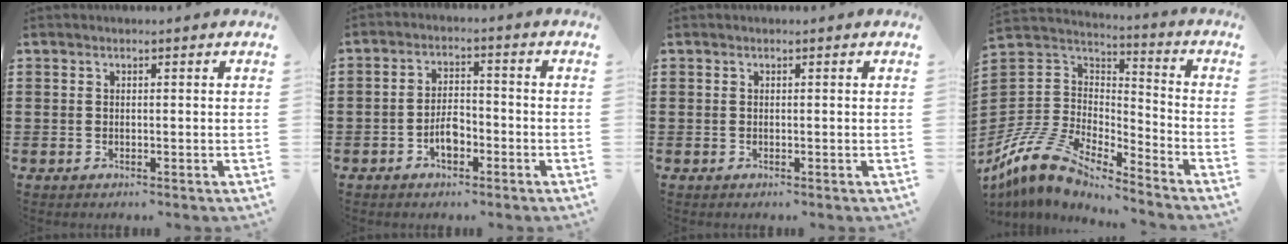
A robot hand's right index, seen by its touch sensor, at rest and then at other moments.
{"total": 4.2, "force": [-2.0, 2.2, 3.0], "torque": [-0.060, 0.004, -0.038]}
{"total": 0.0}
{"total": 10.3, "force": [-8.7, 3.5, 4.3], "torque": [-0.123, 0.010, -0.184]}